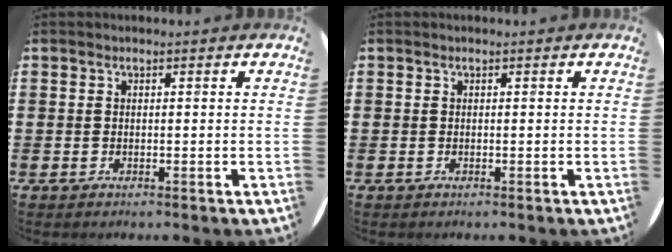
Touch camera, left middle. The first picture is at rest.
{"total": 0.0}